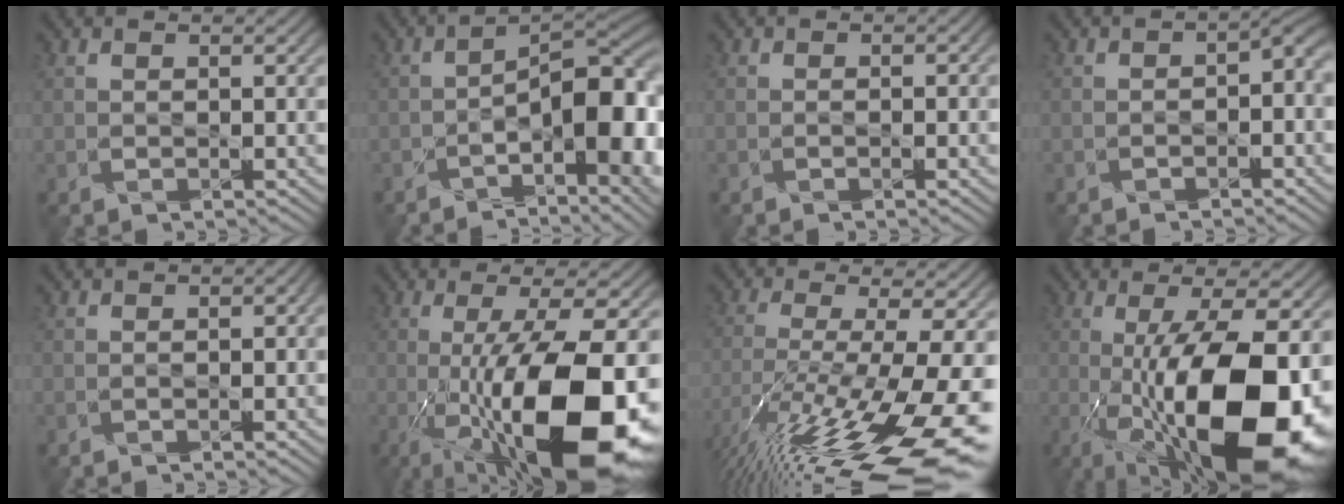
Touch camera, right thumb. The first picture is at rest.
{"total": 12.6, "force": [-3.6, 4.7, 11.1], "torque": [-0.149, -0.013, -0.055]}
{"total": 1.0, "force": [-0.5, 0.2, 0.9], "torque": [-0.010, -0.003, -0.009]}
{"total": 3.0, "force": [-1.0, 1.1, 2.6], "torque": [-0.036, -0.006, -0.014]}
{"total": 1.8, "force": [-0.7, 0.6, 1.6], "torque": [-0.016, -0.004, -0.005]}
{"total": 16.7, "force": [-5.1, 5.0, 15.1], "torque": [-0.247, -0.004, -0.090]}
{"total": 18.2, "force": [-9.4, 4.6, 14.8], "torque": [-0.283, -0.024, -0.157]}
{"total": 17.7, "force": [-4.5, 6.5, 15.8], "torque": [-0.260, -0.013, -0.072]}